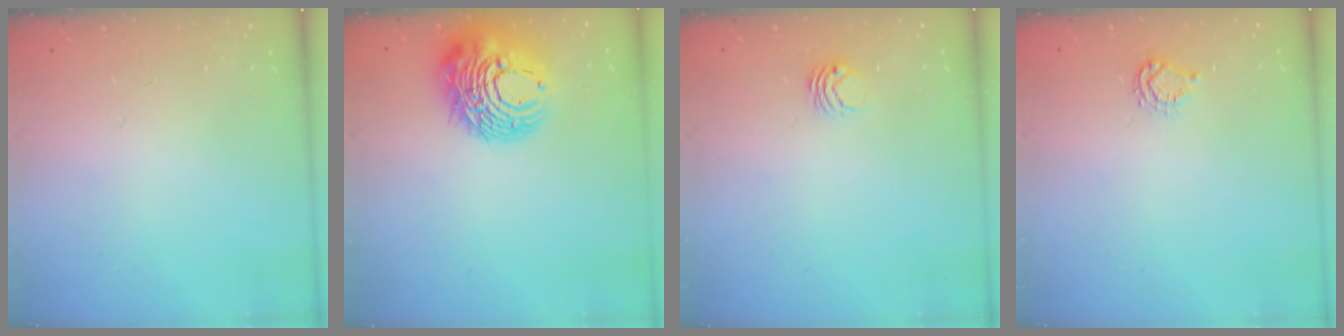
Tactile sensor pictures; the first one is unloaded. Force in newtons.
{"total": 16.2, "press": 16.2, "slide": 1.4}
{"total": 3.0, "press": 3.0, "slide": 0.3}
{"total": 4.6, "press": 4.5, "slide": 0.6}